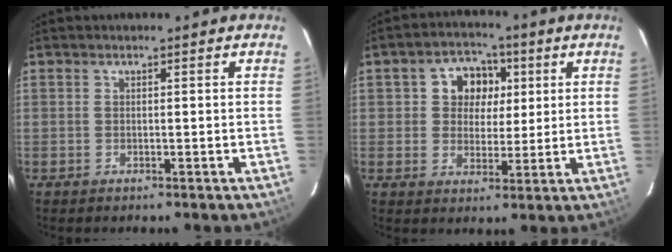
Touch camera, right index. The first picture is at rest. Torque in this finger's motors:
{"motor_torque": [0.19, -0.01, 0.15, 0.06]}